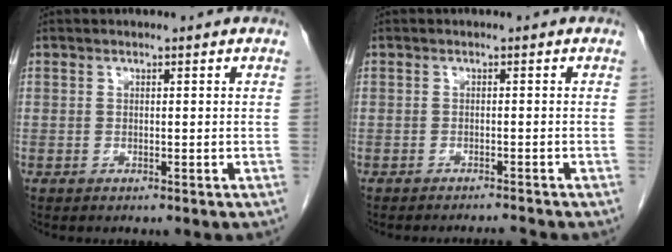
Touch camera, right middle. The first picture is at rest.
{"total": 2.5, "force": [-2.3, -1.0, 0.1], "torque": [0.000, -0.009, -0.033]}